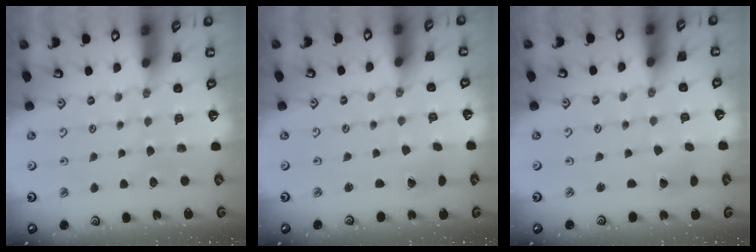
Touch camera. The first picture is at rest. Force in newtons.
{"total": 0.7, "press": 0.7, "slide": 0.1}
{"total": 1.5, "press": 1.5, "slide": 0.0}